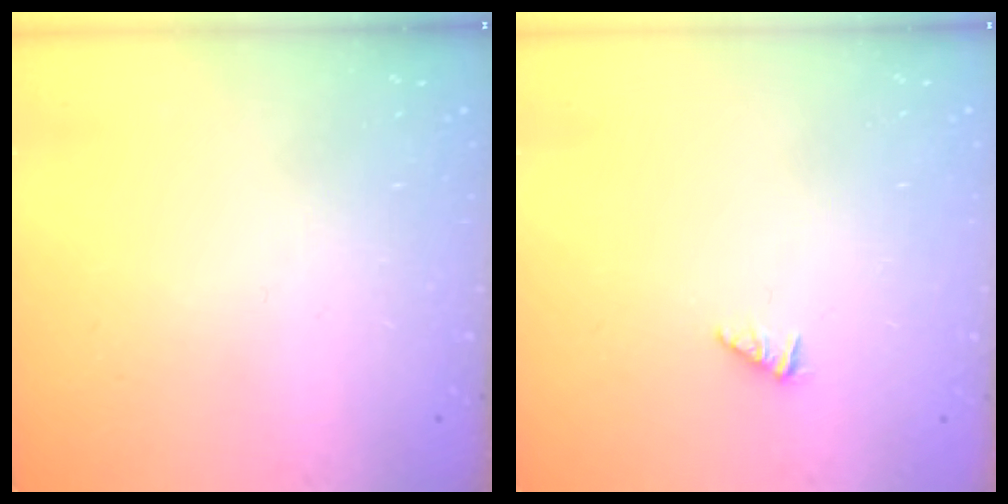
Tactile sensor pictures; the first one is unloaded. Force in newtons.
{"total": 1.2, "press": 1.1, "slide": 0.2}